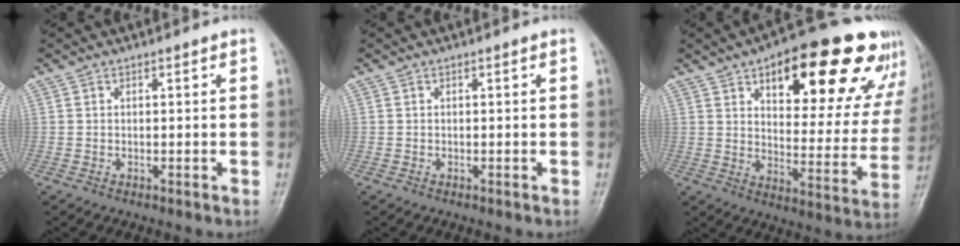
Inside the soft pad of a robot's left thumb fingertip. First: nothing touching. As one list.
[{"total": 0.0}, {"total": 26.7, "force": [15.2, 11.2, 18.9], "torque": [-0.201, -0.030, 0.211]}]